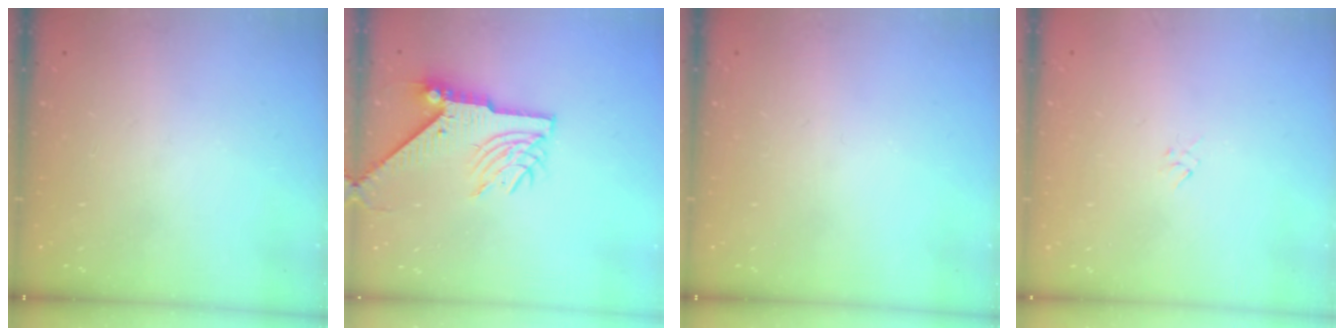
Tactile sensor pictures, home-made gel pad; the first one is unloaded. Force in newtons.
{"total": 8.7, "press": 8.6, "slide": 1.2}
{"total": 0.0}
{"total": 2.3, "press": 2.2, "slide": 0.6}